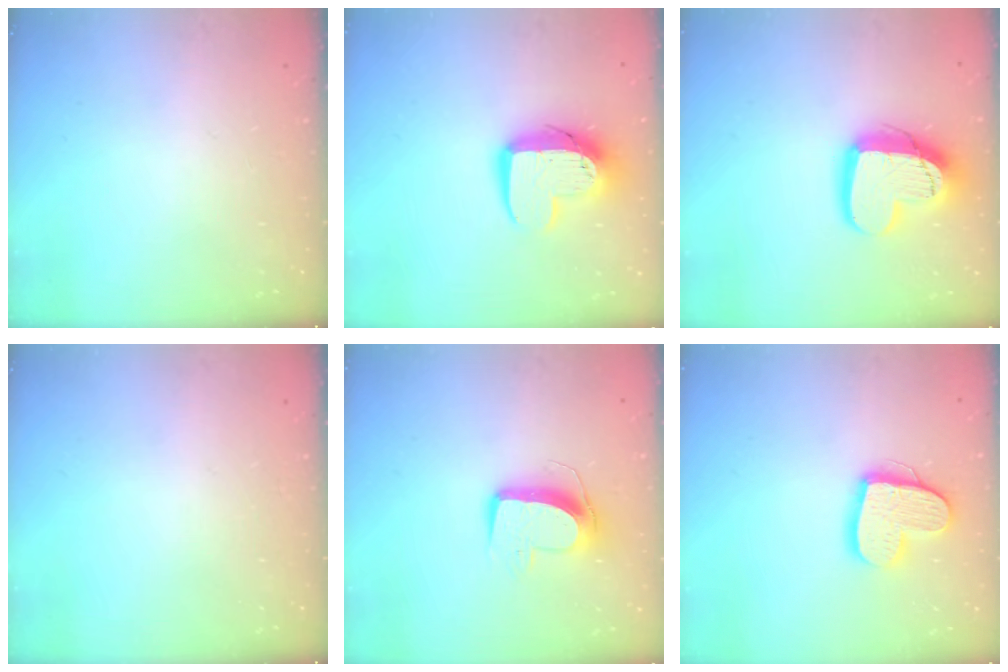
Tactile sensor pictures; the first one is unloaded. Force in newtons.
{"total": 11.0, "press": 10.9, "slide": 0.9}
{"total": 16.2, "press": 16.1, "slide": 1.3}
{"total": 0.0}
{"total": 10.8, "press": 10.7, "slide": 0.7}
{"total": 15.0, "press": 15.0, "slide": 1.1}